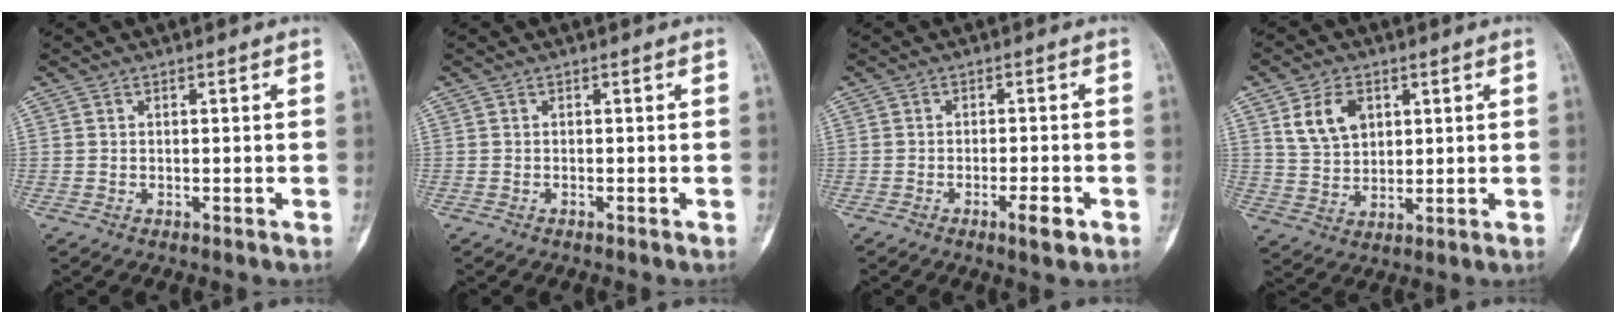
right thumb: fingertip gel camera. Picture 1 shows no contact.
{"total": 0.0}
{"total": 3.7, "force": [-1.8, 0.8, 3.1], "torque": [-0.050, 0.004, -0.028]}
{"total": 8.0, "force": [3.2, 5.5, 4.8], "torque": [-0.070, -0.013, 0.067]}